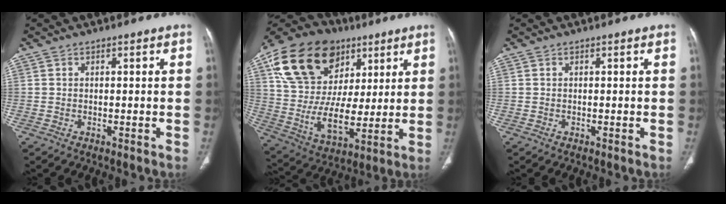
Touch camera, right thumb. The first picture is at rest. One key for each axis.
{"total": 25.8, "fx": 11.3, "fy": 17.4, "fz": 15.3, "tx": -0.270, "ty": -0.004, "tz": 0.205}
{"total": 0.0}